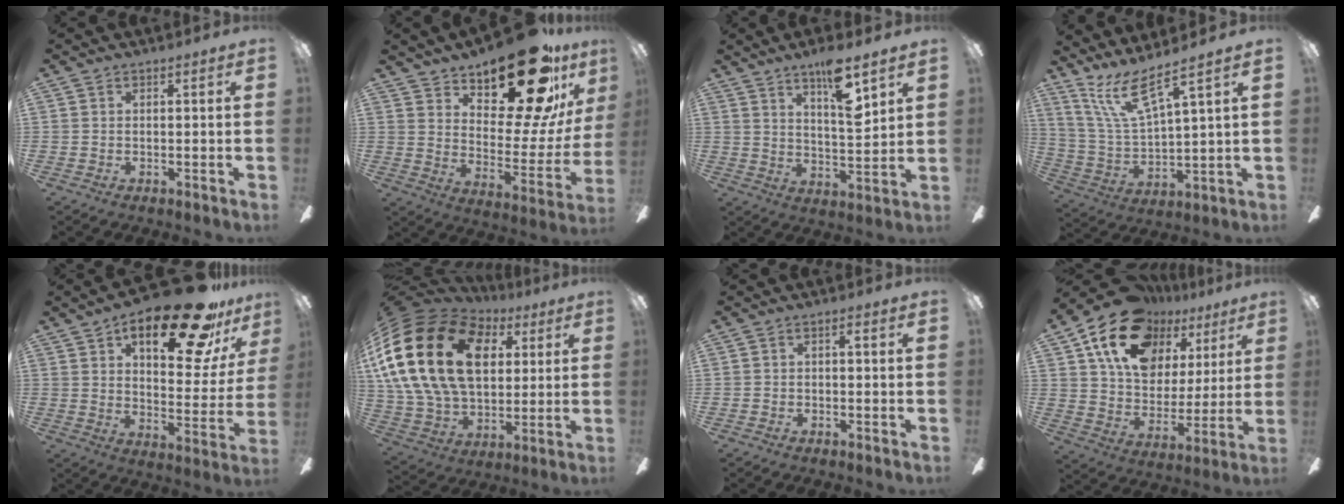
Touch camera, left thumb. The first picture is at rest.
{"total": 25.1, "force": [18.0, 9.3, 14.9], "torque": [-0.195, -0.124, 0.294]}
{"total": 11.4, "force": [7.6, 2.6, 8.1], "torque": [-0.132, -0.037, 0.128]}
{"total": 13.0, "force": [9.2, 3.0, 8.7], "torque": [-0.187, -0.039, 0.168]}
{"total": 23.3, "force": [14.9, 8.6, 15.8], "torque": [-0.212, -0.089, 0.235]}
{"total": 27.3, "force": [7.0, 18.9, 18.4], "torque": [-0.374, -0.011, 0.120]}
{"total": 1.3, "force": [-0.6, 0.6, 1.0], "torque": [-0.019, 0.007, -0.013]}
{"total": 20.3, "force": [12.2, 13.0, 9.6], "torque": [-0.172, -0.056, 0.223]}